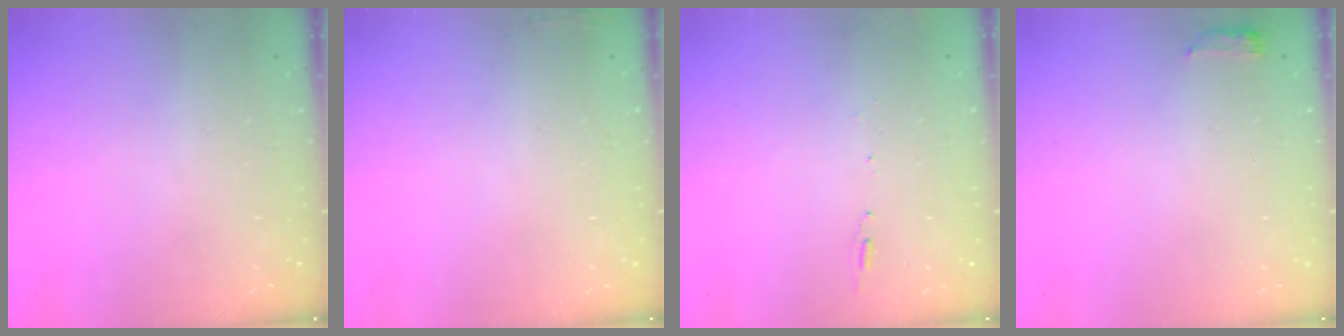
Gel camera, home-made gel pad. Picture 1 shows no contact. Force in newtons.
{"total": 3.1, "press": 3.0, "slide": 0.8}
{"total": 5.6, "press": 5.3, "slide": 1.7}
{"total": 3.7, "press": 3.5, "slide": 1.3}